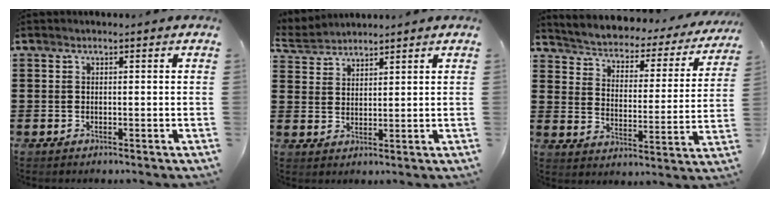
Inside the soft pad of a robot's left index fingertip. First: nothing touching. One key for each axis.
{"total": 3.2, "fx": 3.1, "fy": 0.8, "fz": -0.1, "tx": -0.010, "ty": -0.006, "tz": 0.059}
{"total": 2.0, "fx": 1.9, "fy": 0.4, "fz": 0.3, "tx": -0.024, "ty": -0.028, "tz": 0.018}